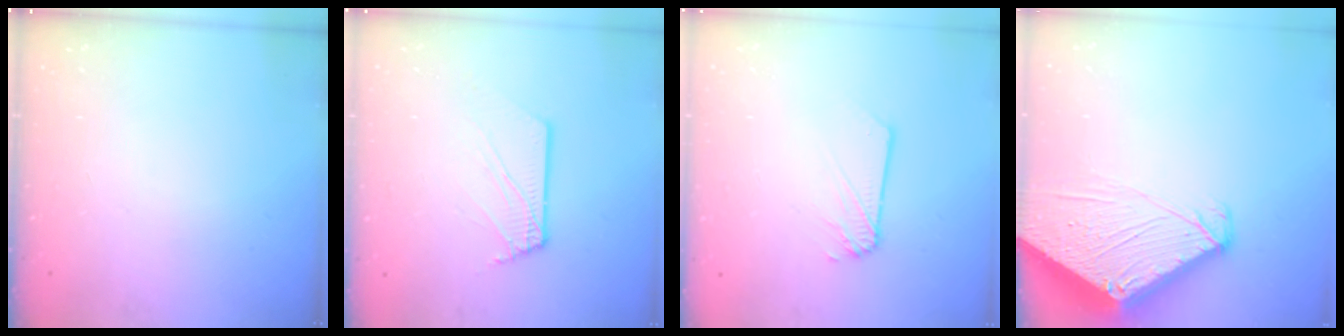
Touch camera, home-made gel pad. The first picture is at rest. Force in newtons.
{"total": 3.3, "press": 3.2, "slide": 0.3}
{"total": 1.9, "press": 1.9, "slide": 0.3}
{"total": 6.9, "press": 6.9, "slide": 0.6}